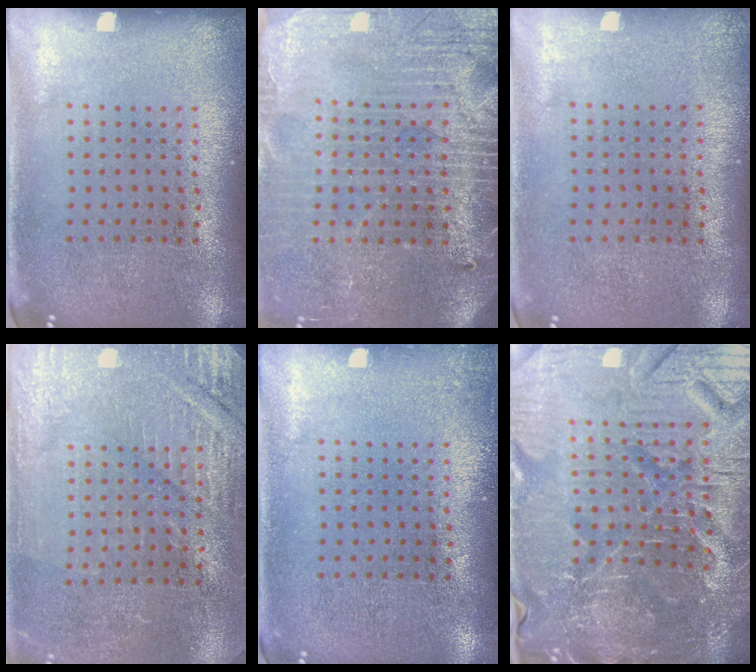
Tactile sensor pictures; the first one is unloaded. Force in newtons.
{"total": 3.9, "press": 3.6, "slide": 1.5}
{"total": 0.0}
{"total": 2.8, "press": 2.8, "slide": 0.4}
{"total": 0.7, "press": 0.7, "slide": 0.2}
{"total": 5.8, "press": 5.4, "slide": 2.0}